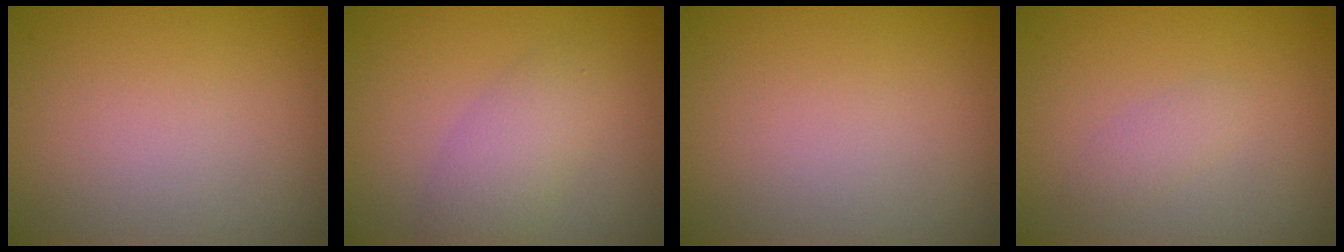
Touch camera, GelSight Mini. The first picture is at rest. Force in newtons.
{"total": 3.0, "press": 3.0, "slide": 0.1}
{"total": 0.0}
{"total": 1.1, "press": 1.1, "slide": 0.0}